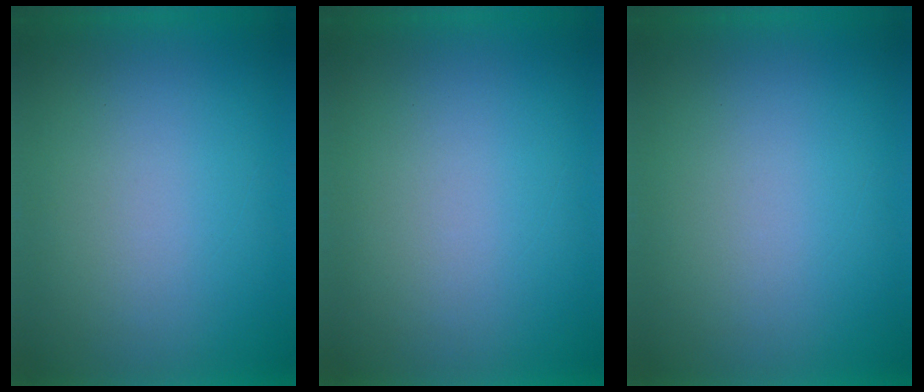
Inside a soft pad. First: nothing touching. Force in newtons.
{"total": 0.0}
{"total": 0.0}